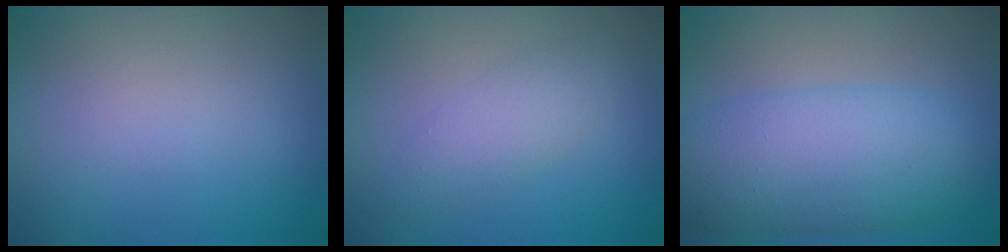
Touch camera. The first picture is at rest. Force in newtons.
{"total": 2.7, "press": 2.7, "slide": 0.0}
{"total": 8.0, "press": 8.0, "slide": 0.2}